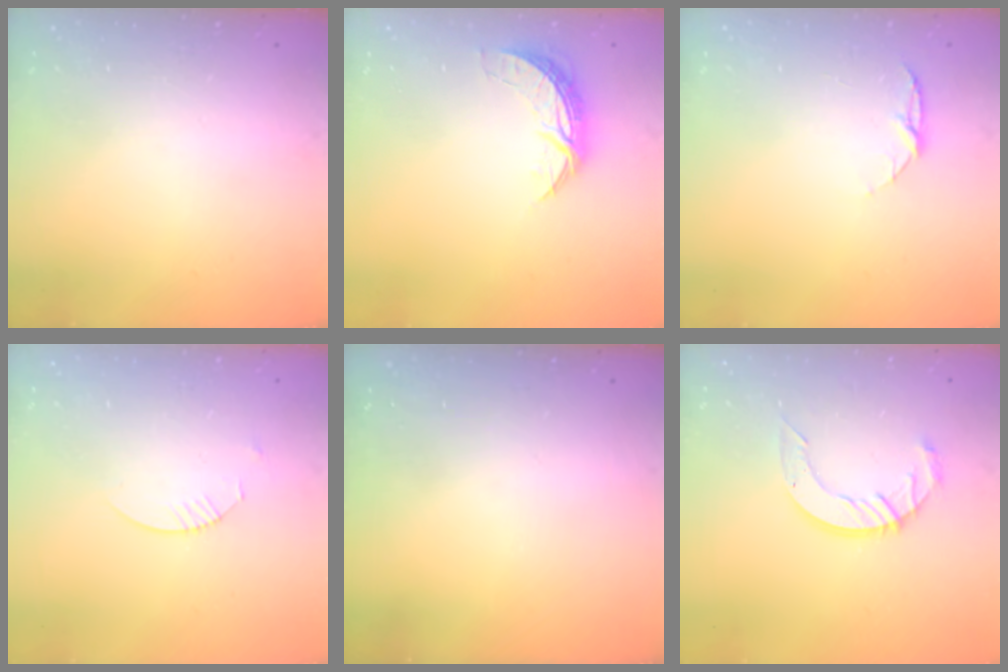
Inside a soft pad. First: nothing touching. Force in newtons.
{"total": 7.4, "press": 7.4, "slide": 0.5}
{"total": 4.9, "press": 4.8, "slide": 0.6}
{"total": 1.8, "press": 1.8, "slide": 0.2}
{"total": 0.0}
{"total": 9.8, "press": 9.8, "slide": 0.9}